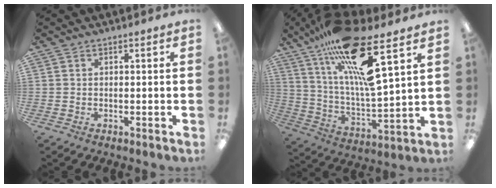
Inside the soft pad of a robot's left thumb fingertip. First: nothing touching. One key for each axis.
{"total": 22.4, "fx": 14.2, "fy": 4.6, "fz": 16.7, "tx": -0.309, "ty": -0.075, "tz": 0.229}